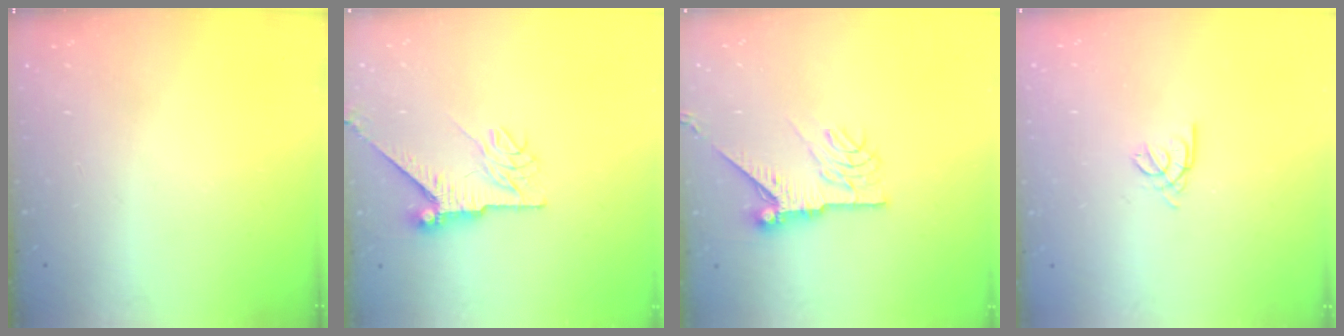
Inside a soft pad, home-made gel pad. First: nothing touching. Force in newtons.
{"total": 8.4, "press": 8.4, "slide": 0.5}
{"total": 10.5, "press": 10.5, "slide": 0.4}
{"total": 2.2, "press": 2.1, "slide": 0.6}